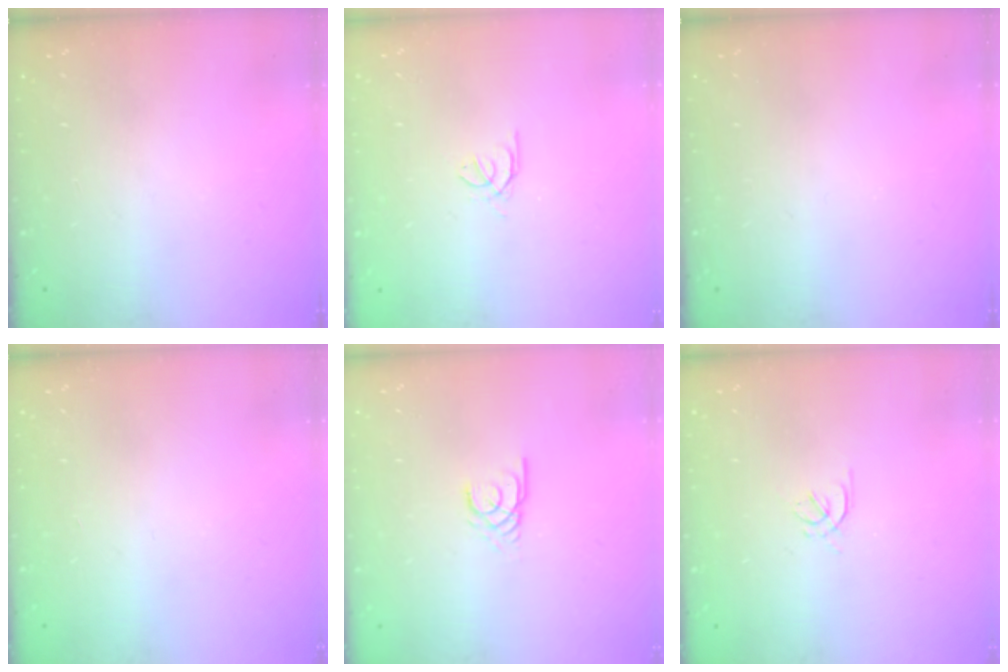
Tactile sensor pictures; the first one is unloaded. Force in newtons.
{"total": 0.6, "press": 0.4, "slide": 0.3}
{"total": 0.0}
{"total": 1.0, "press": 0.9, "slide": 0.2}
{"total": 2.1, "press": 2.1, "slide": 0.0}
{"total": 1.5, "press": 1.4, "slide": 0.6}